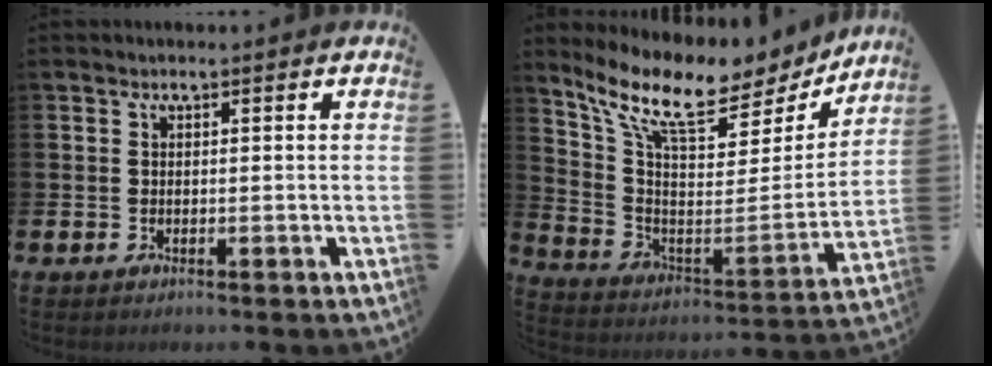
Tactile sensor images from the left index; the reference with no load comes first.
{"total": 10.7, "force": [8.7, 3.5, 5.1], "torque": [-0.129, -0.063, 0.145]}